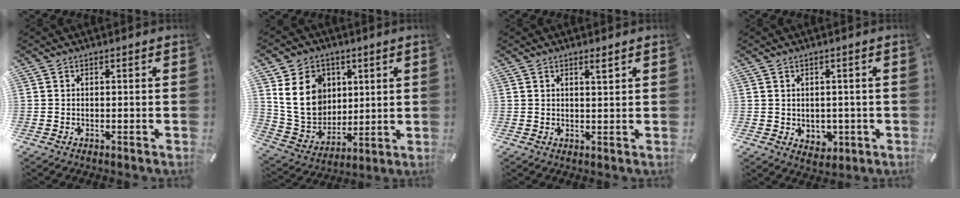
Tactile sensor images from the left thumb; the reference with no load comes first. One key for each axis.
{"total": 15.2, "fx": 4.0, "fy": 12.9, "fz": 7.0, "tx": -0.150, "ty": -0.006, "tz": 0.081}
{"total": 1.9, "fx": 1.5, "fy": 0.3, "fz": 1.2, "tx": -0.025, "ty": -0.001, "tz": 0.026}
{"total": 3.2, "fx": 0.6, "fy": 3.1, "fz": 0.6, "tx": 0.001, "ty": -0.001, "tz": 0.010}